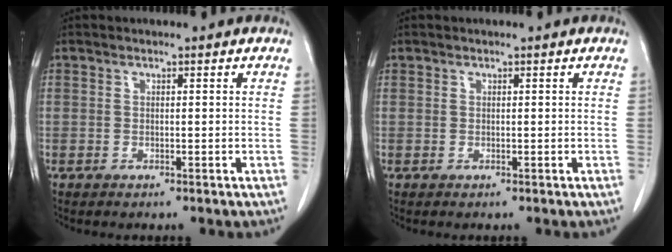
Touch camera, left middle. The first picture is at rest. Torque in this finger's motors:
{"motor_torque": [1.00, -1.00, 0.30, 0.10]}